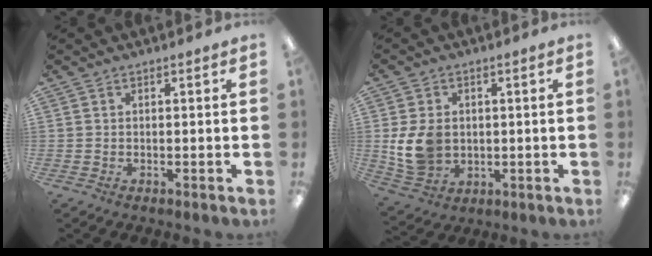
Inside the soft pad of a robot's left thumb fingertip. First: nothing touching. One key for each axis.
{"total": 9.4, "fx": 0.2, "fy": 7.6, "fz": 5.6, "tx": -0.128, "ty": 0.004, "tz": 0.004}